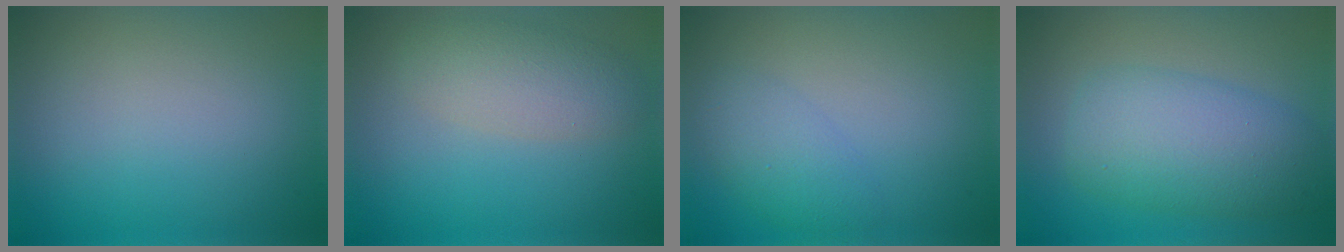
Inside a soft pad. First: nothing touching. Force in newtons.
{"total": 3.6, "press": 3.6, "slide": 0.4}
{"total": 2.5, "press": 2.5, "slide": 0.1}
{"total": 7.0, "press": 7.0, "slide": 0.2}